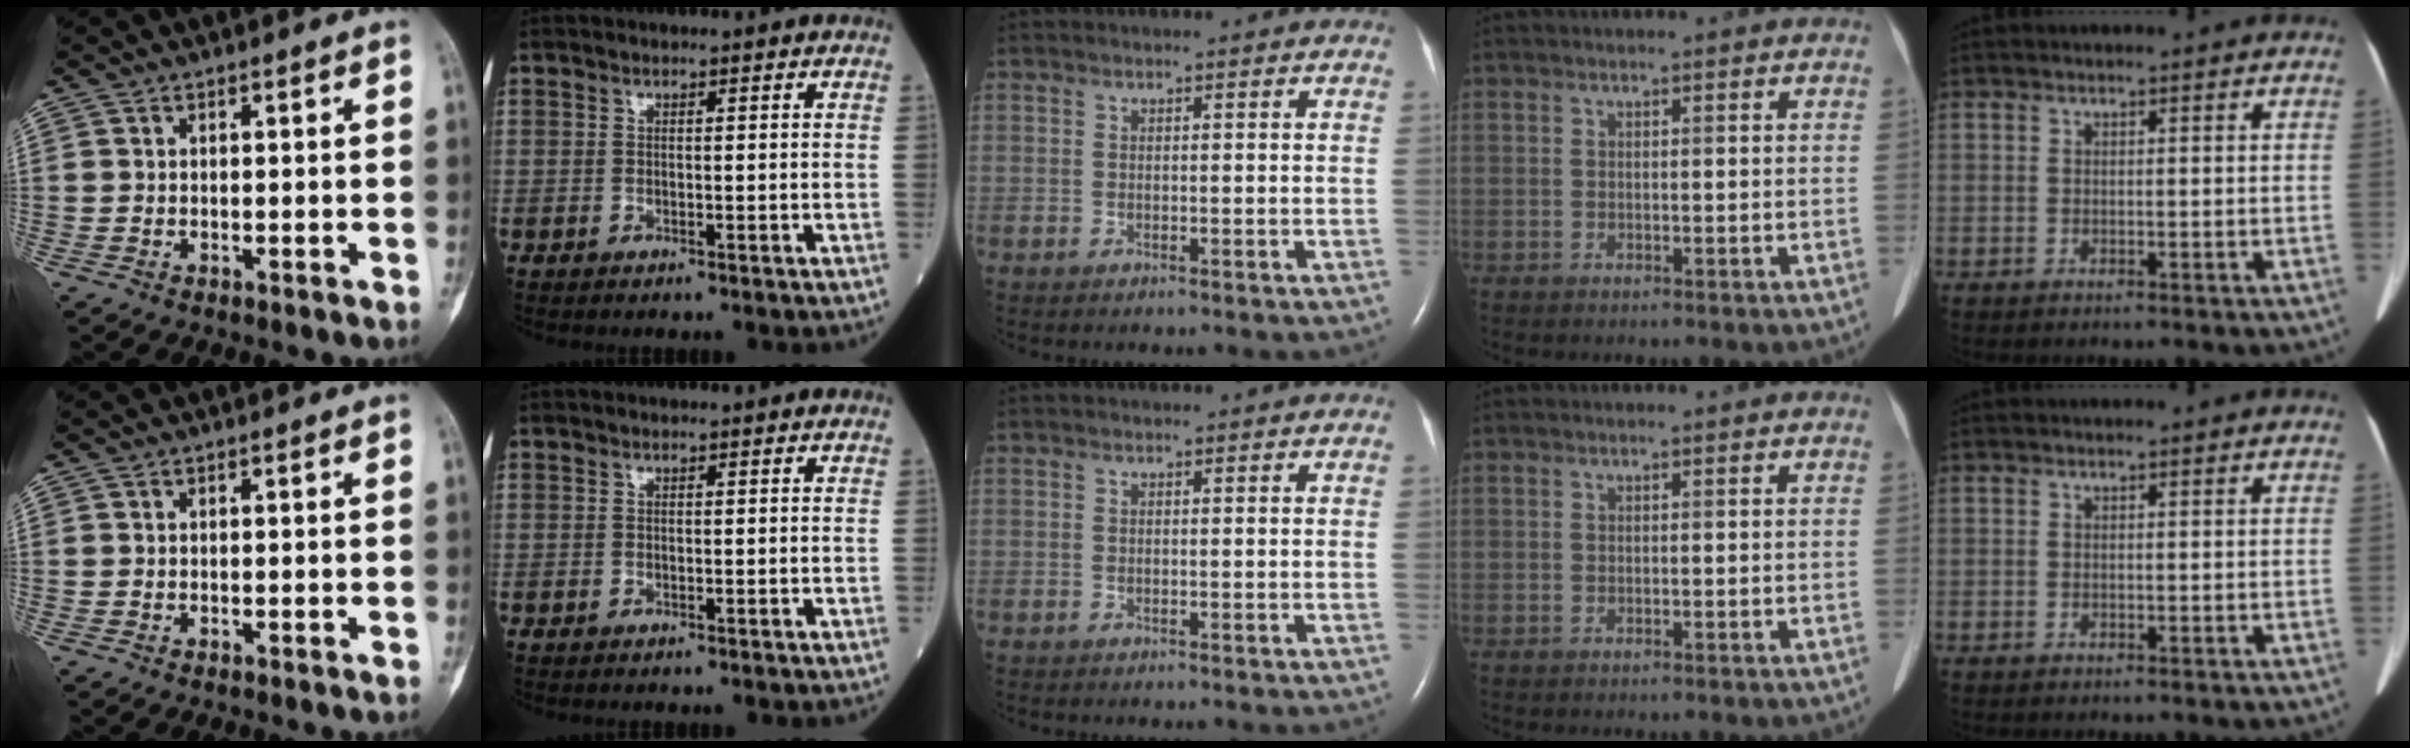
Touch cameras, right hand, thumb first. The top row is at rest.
{}